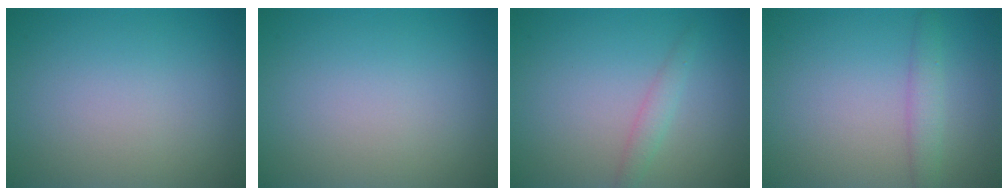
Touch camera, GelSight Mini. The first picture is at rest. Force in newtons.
{"total": 0.0}
{"total": 1.4, "press": 1.4, "slide": 0.0}
{"total": 2.0, "press": 2.0, "slide": 0.1}